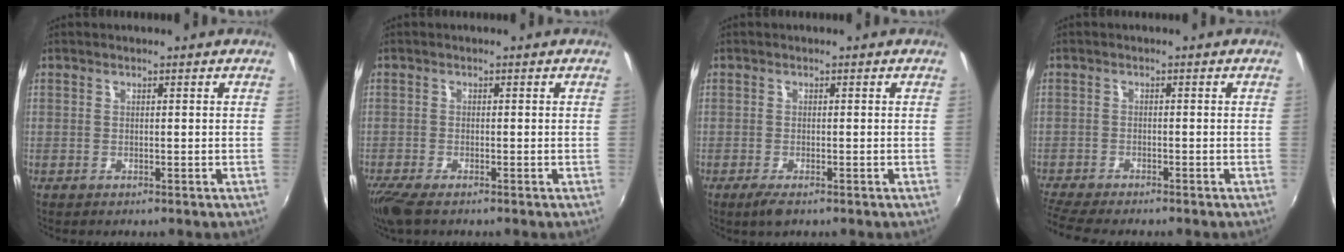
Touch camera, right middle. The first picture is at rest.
{"total": 4.7, "force": [-3.5, 0.9, 3.0], "torque": [-0.071, -0.020, -0.067]}
{"total": 2.4, "force": [-1.5, 0.6, 1.8], "torque": [-0.037, -0.008, -0.027]}
{"total": 6.8, "force": [-6.1, 0.7, 2.9], "torque": [-0.083, -0.029, -0.108]}